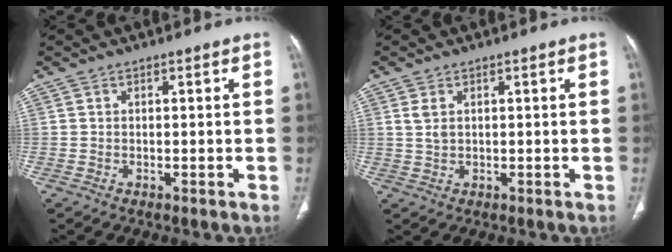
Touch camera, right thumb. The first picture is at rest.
{"total": 2.5, "force": [0.9, 1.5, 1.8], "torque": [-0.037, 0.000, 0.026]}